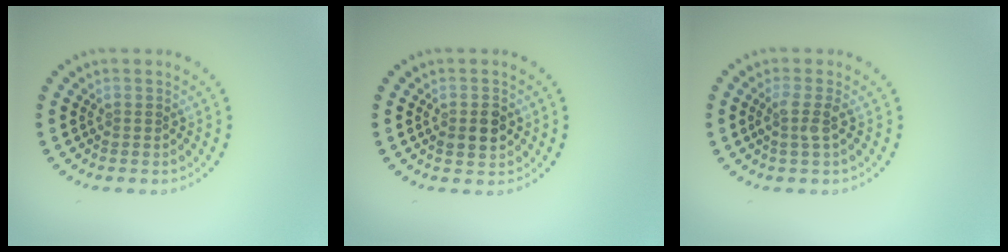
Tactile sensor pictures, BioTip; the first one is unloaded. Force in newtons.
{"total": 2.7, "press": 2.7, "slide": 0.2}
{"total": 1.7, "press": 1.2, "slide": 1.2}